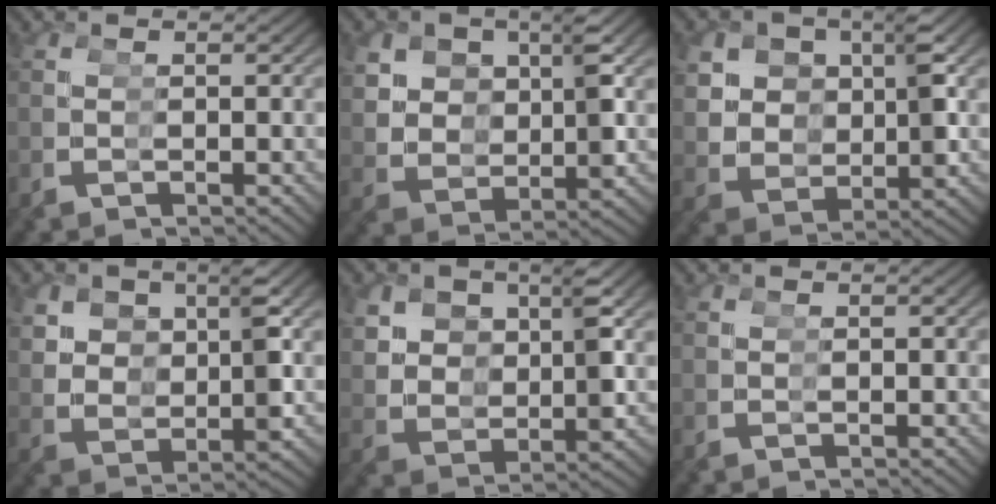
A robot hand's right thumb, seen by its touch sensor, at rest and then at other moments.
{"total": 3.0, "force": [2.2, 1.9, 0.9], "torque": [-0.038, -0.007, 0.049]}
{"total": 3.5, "force": [1.9, 2.7, 1.3], "torque": [-0.045, -0.011, 0.045]}
{"total": 2.5, "force": [2.2, 1.0, 0.7], "torque": [-0.027, 0.000, 0.046]}
{"total": 2.8, "force": [2.5, 1.2, 0.7], "torque": [-0.033, -0.003, 0.050]}
{"total": 0.0}